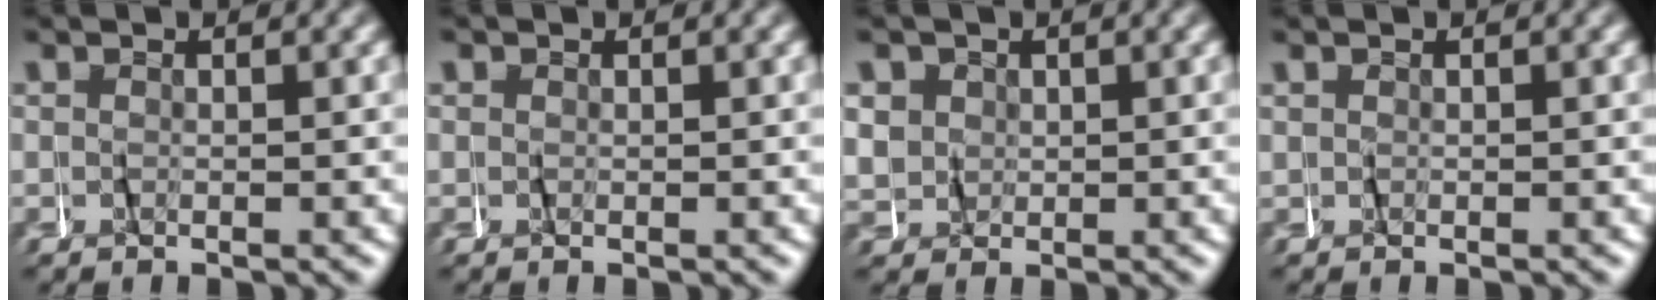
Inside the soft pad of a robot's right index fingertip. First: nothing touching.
{"total": 0.5, "force": [0.3, 0.4, 0.2], "torque": [-0.007, -0.002, 0.005]}
{"total": 4.5, "force": [1.2, 4.0, 1.7], "torque": [-0.051, -0.005, 0.024]}
{"total": 0.0}